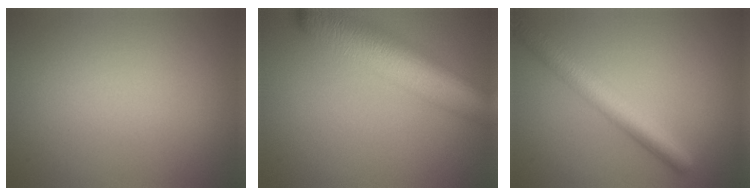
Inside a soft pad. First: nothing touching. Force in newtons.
{"total": 9.3, "press": 9.3, "slide": 0.5}
{"total": 4.3, "press": 4.3, "slide": 0.1}